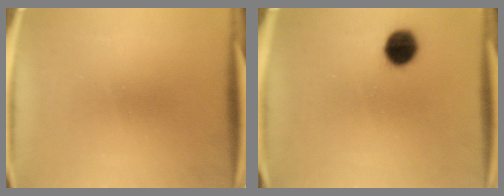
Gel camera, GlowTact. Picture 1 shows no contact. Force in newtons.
{"total": 8.1}